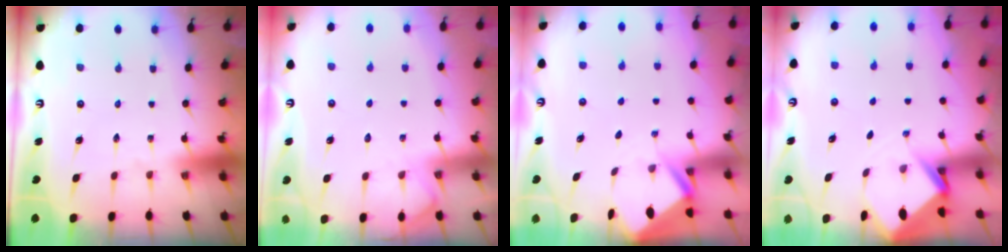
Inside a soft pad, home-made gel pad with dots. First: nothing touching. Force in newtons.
{"total": 4.3, "press": 4.2, "slide": 0.4}
{"total": 3.1, "press": 3.1, "slide": 0.3}
{"total": 3.5, "press": 3.5, "slide": 0.2}